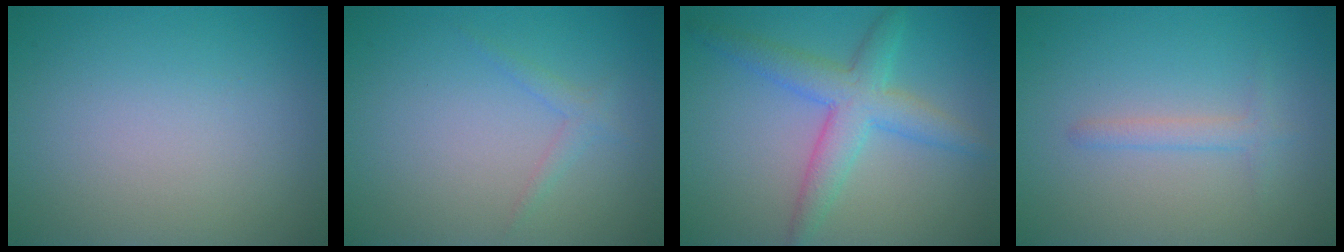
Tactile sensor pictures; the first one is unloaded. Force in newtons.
{"total": 1.1, "press": 1.1, "slide": 0.0}
{"total": 4.6, "press": 4.6, "slide": 0.0}
{"total": 1.4, "press": 1.4, "slide": 0.1}